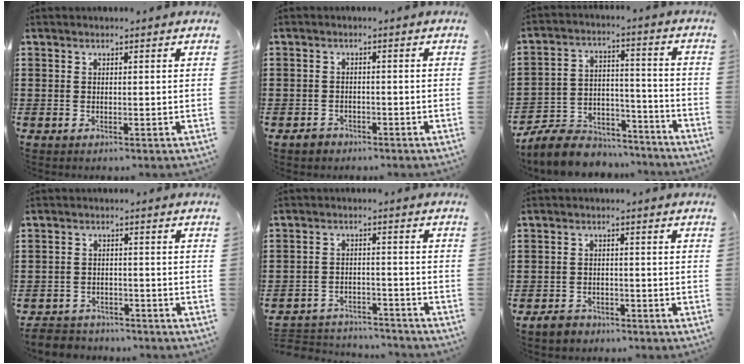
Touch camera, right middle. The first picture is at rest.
{"total": 1.7, "force": [-1.4, 1.0, 0.2], "torque": [-0.007, 0.003, -0.031]}
{"total": 8.8, "force": [-8.2, 2.6, 1.5], "torque": [-0.040, 0.022, -0.164]}
{"total": 3.2, "force": [-3.1, 0.8, -0.2], "torque": [-0.003, 0.002, -0.067]}
{"total": 3.9, "force": [-3.8, 0.8, -0.2], "torque": [-0.005, 0.004, -0.082]}
{"total": 2.4, "force": [-2.1, 1.1, 0.1], "torque": [-0.010, 0.005, -0.046]}